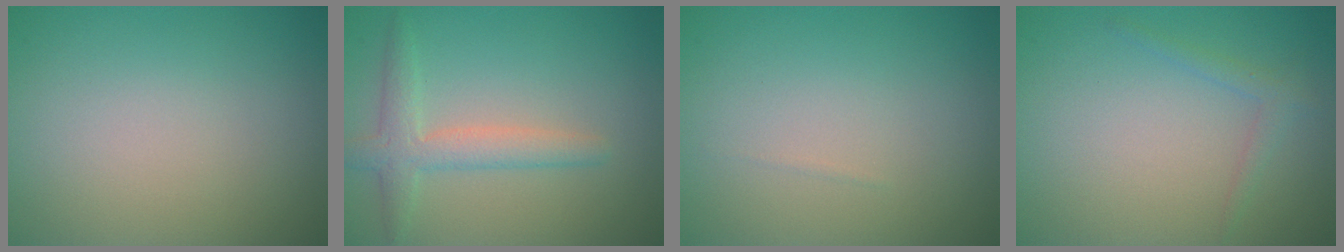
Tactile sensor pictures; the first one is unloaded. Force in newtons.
{"total": 2.8, "press": 2.8, "slide": 0.1}
{"total": 0.0}
{"total": 1.3, "press": 1.2, "slide": 0.1}